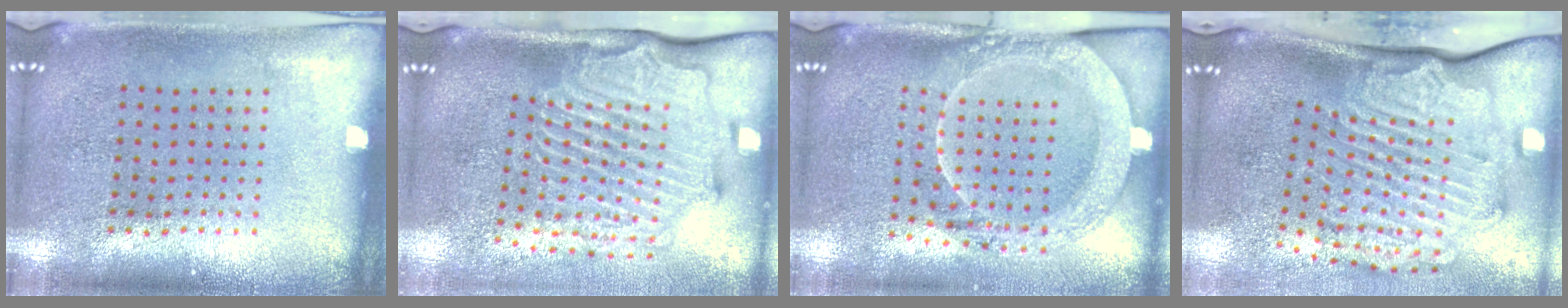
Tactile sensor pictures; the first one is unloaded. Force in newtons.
{"total": 2.9, "press": 2.2, "slide": 1.9}
{"total": 2.0, "press": 2.0, "slide": 0.3}
{"total": 2.8, "press": 2.2, "slide": 1.7}